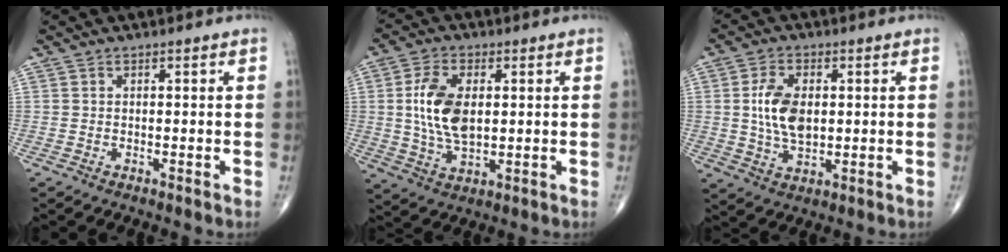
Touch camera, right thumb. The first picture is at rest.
{"total": 10.9, "force": [1.3, 5.9, 9.0], "torque": [-0.175, -0.007, 0.028]}
{"total": 8.9, "force": [0.9, 5.2, 7.2], "torque": [-0.133, -0.006, 0.020]}